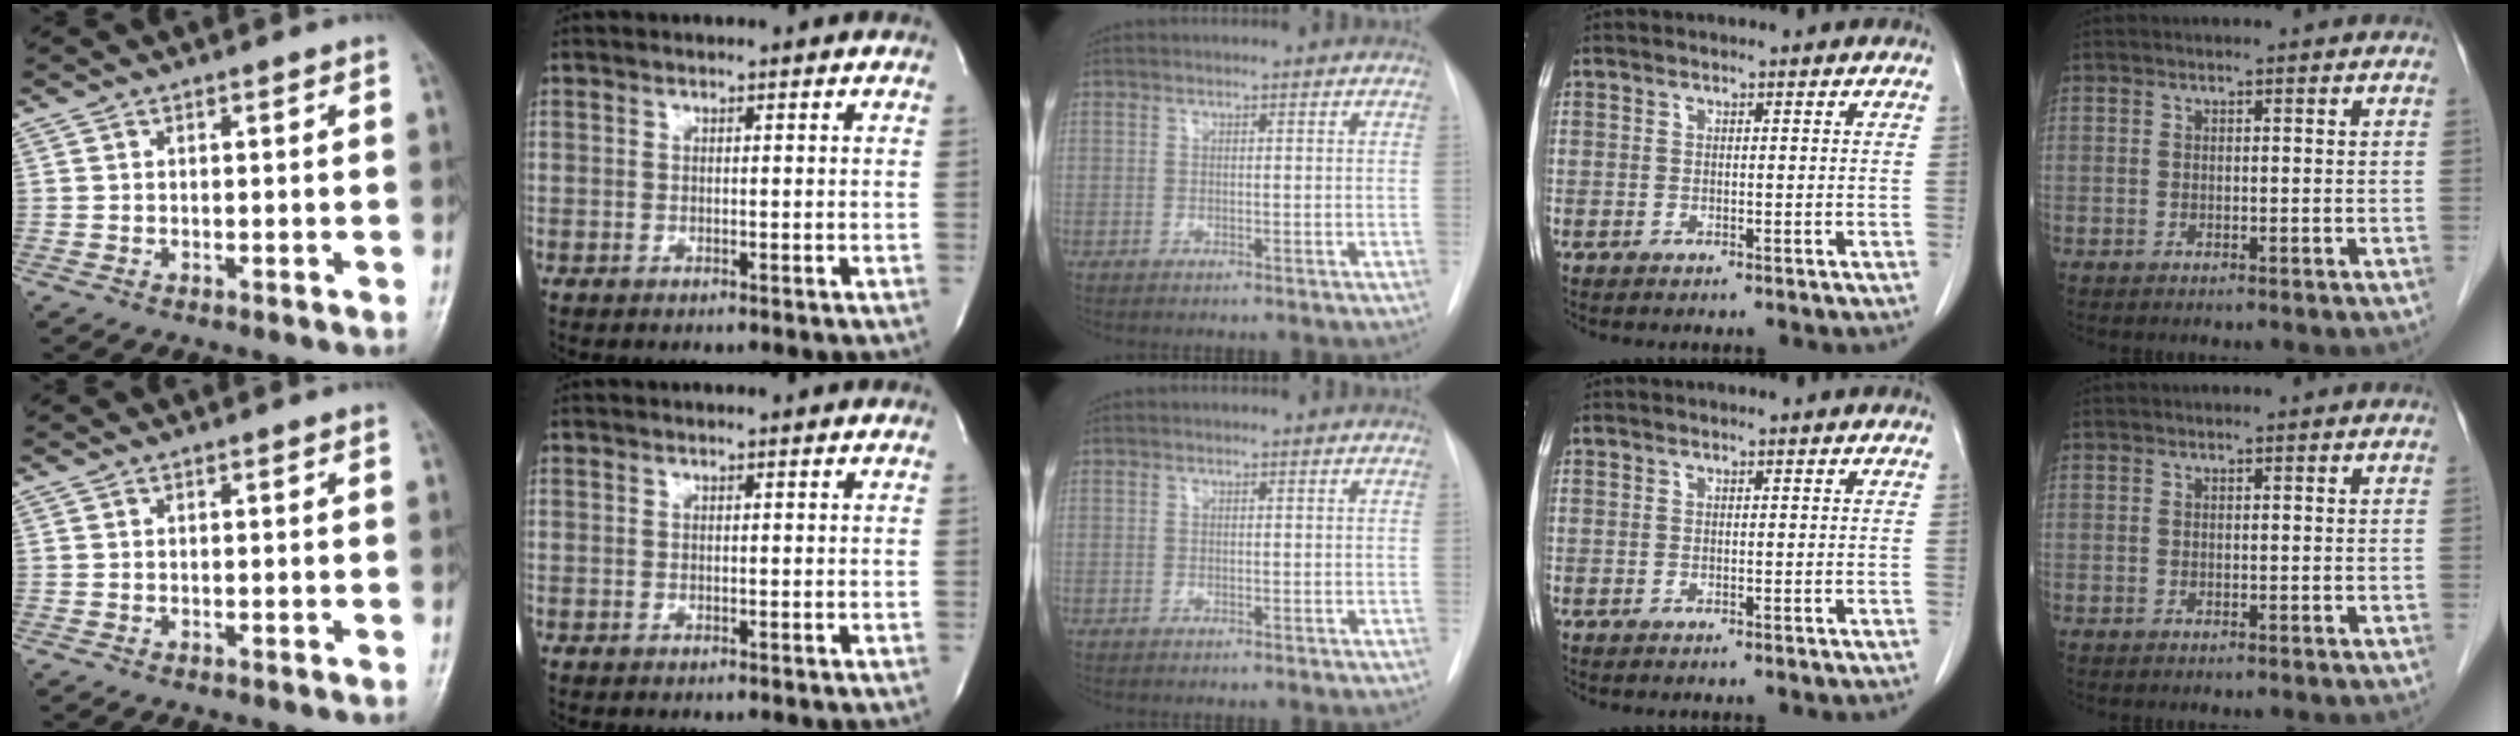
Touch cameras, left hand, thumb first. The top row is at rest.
{}